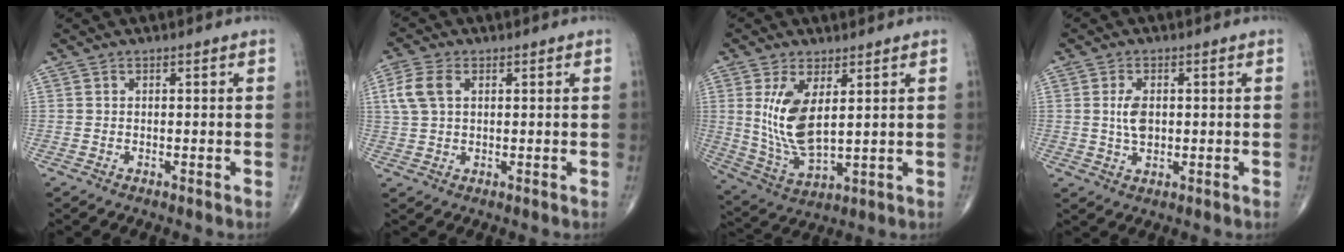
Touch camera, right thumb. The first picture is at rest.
{"total": 5.8, "force": [1.6, 3.6, 4.3], "torque": [-0.101, 0.011, 0.032]}
{"total": 11.5, "force": [2.7, 5.2, 9.9], "torque": [-0.195, -0.022, 0.070]}
{"total": 4.6, "force": [0.4, 2.7, 3.7], "torque": [-0.067, -0.002, 0.010]}